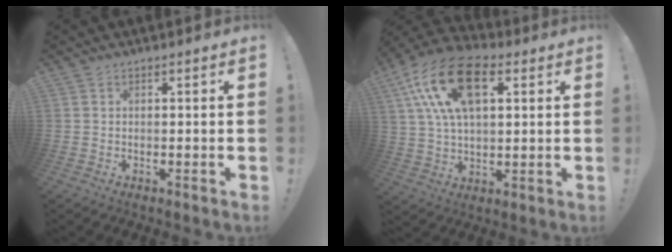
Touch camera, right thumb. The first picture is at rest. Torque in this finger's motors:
{"motor_torque": [1.48, 3.53, 0.58, 0.19, 0.17]}